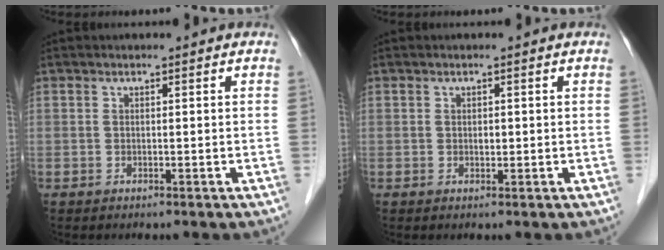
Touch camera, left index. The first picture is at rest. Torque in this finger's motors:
{"motor_torque": [0.08, 0.04, 0.00, 0.00]}